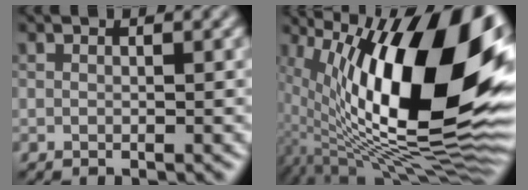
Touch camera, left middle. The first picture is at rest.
{"total": 18.6, "force": [3.3, 7.5, 16.7], "torque": [-0.266, 0.007, 0.056]}